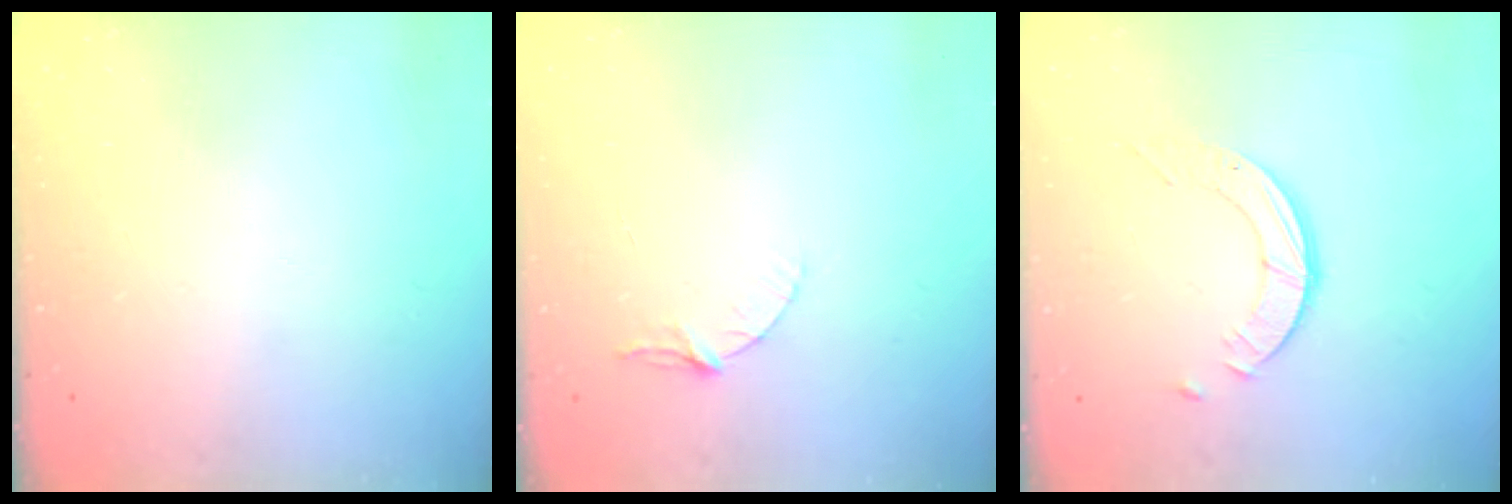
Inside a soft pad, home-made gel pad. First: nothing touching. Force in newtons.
{"total": 4.0, "press": 3.9, "slide": 0.4}
{"total": 4.0, "press": 4.0, "slide": 0.2}